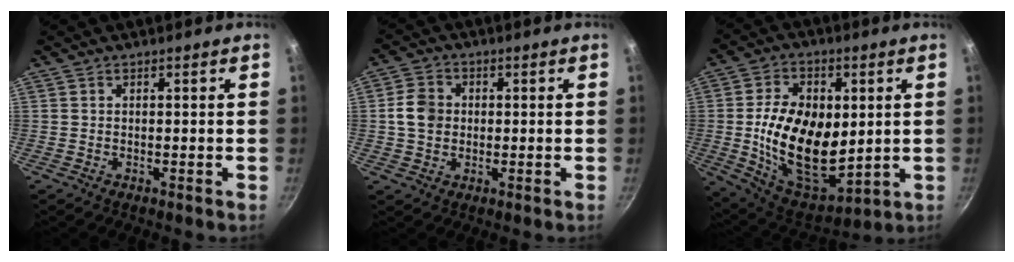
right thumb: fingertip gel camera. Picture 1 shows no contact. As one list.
[{"total": 5.9, "force": [0.2, 4.9, 3.2], "torque": [-0.043, 0.008, -0.005]}, {"total": 21.0, "force": [0.4, 13.0, 16.5], "torque": [-0.264, -0.019, 0.021]}]